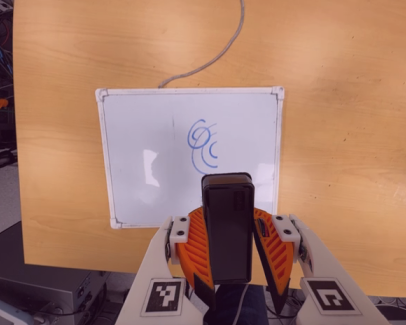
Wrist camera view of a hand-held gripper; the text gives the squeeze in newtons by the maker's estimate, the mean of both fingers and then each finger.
{"total": 8.2, "left": 8.8, "right": 7.6}